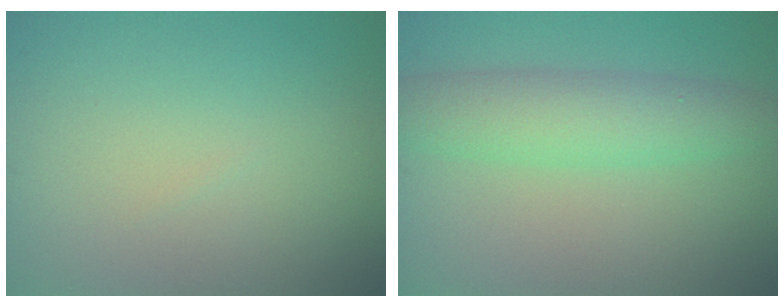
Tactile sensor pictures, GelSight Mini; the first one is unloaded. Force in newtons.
{"total": 4.1, "press": 4.1, "slide": 0.2}